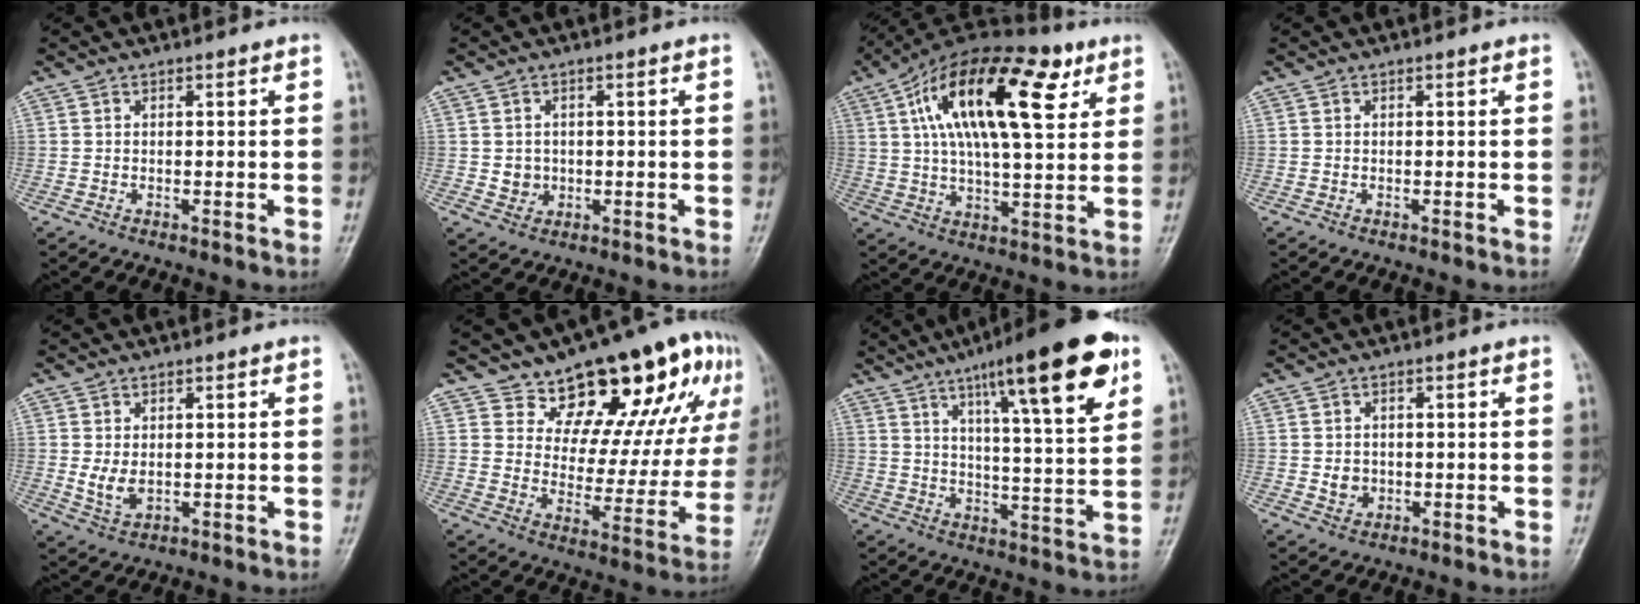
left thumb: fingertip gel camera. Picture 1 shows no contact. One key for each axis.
{"total": 3.0, "fx": 0.0, "fy": 2.8, "fz": 1.1, "tx": -0.003, "ty": 0.003, "tz": 0.005}
{"total": 23.4, "fx": 8.5, "fy": 10.0, "fz": 19.3, "tx": -0.315, "ty": 0.007, "tz": 0.135}
{"total": 0.0}
{"total": 3.8, "fx": 0.3, "fy": 2.5, "fz": 2.8, "tx": -0.048, "ty": -0.010, "tz": 0.013}
{"total": 21.5, "fx": 13.5, "fy": 9.9, "fz": 13.5, "tx": -0.124, "ty": -0.064, "tz": 0.193}
{"total": 21.9, "fx": 11.7, "fy": 4.3, "fz": 18.0, "tx": -0.247, "ty": -0.028, "tz": 0.175}
{"total": 2.8, "fx": -0.2, "fy": 2.5, "fz": 1.4, "tx": -0.011, "ty": 0.001, "tz": 0.002}